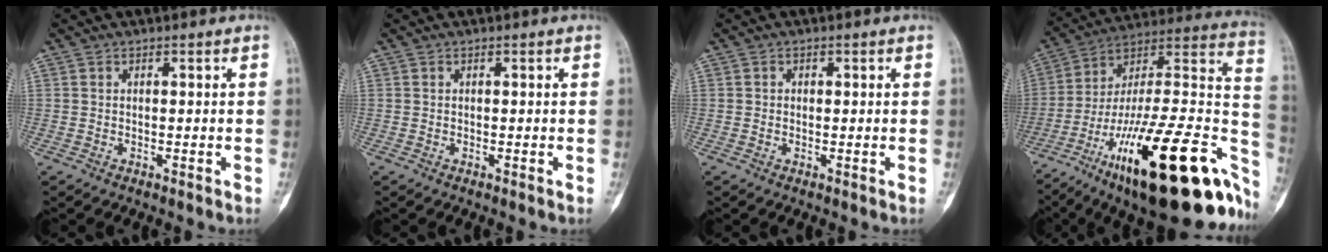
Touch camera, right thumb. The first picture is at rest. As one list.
[{"total": 0.0}, {"total": 0.6, "force": [0.1, 0.5, 0.2], "torque": [0.002, 0.001, -0.001]}, {"total": 38.8, "force": [-15.9, 12.4, 33.1], "torque": [-0.416, 0.067, -0.250]}]